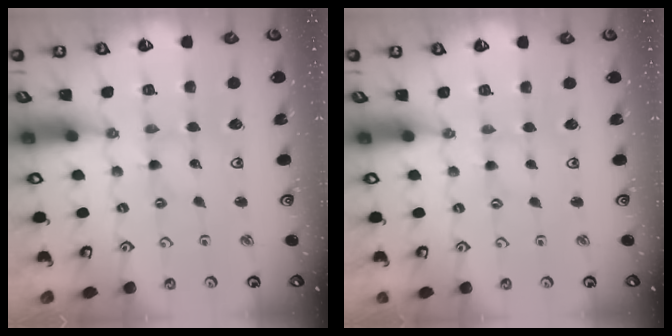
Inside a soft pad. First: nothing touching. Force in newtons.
{"total": 0.0}